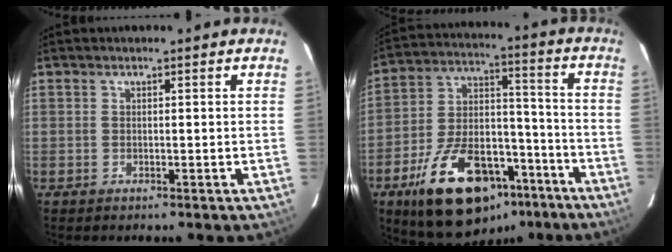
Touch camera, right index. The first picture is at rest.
{"total": 23.2, "force": [-13.6, 12.0, 14.5], "torque": [-0.268, 0.016, -0.200]}